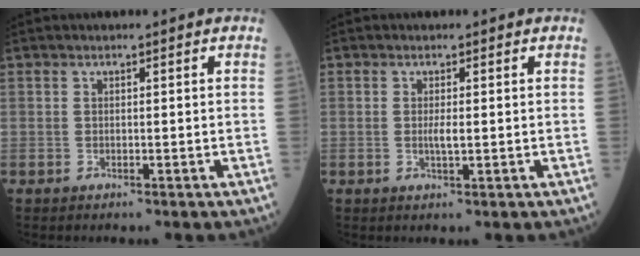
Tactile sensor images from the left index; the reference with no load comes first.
{"total": 1.5, "force": [0.0, 0.3, 1.5], "torque": [-0.033, -0.002, 0.001]}